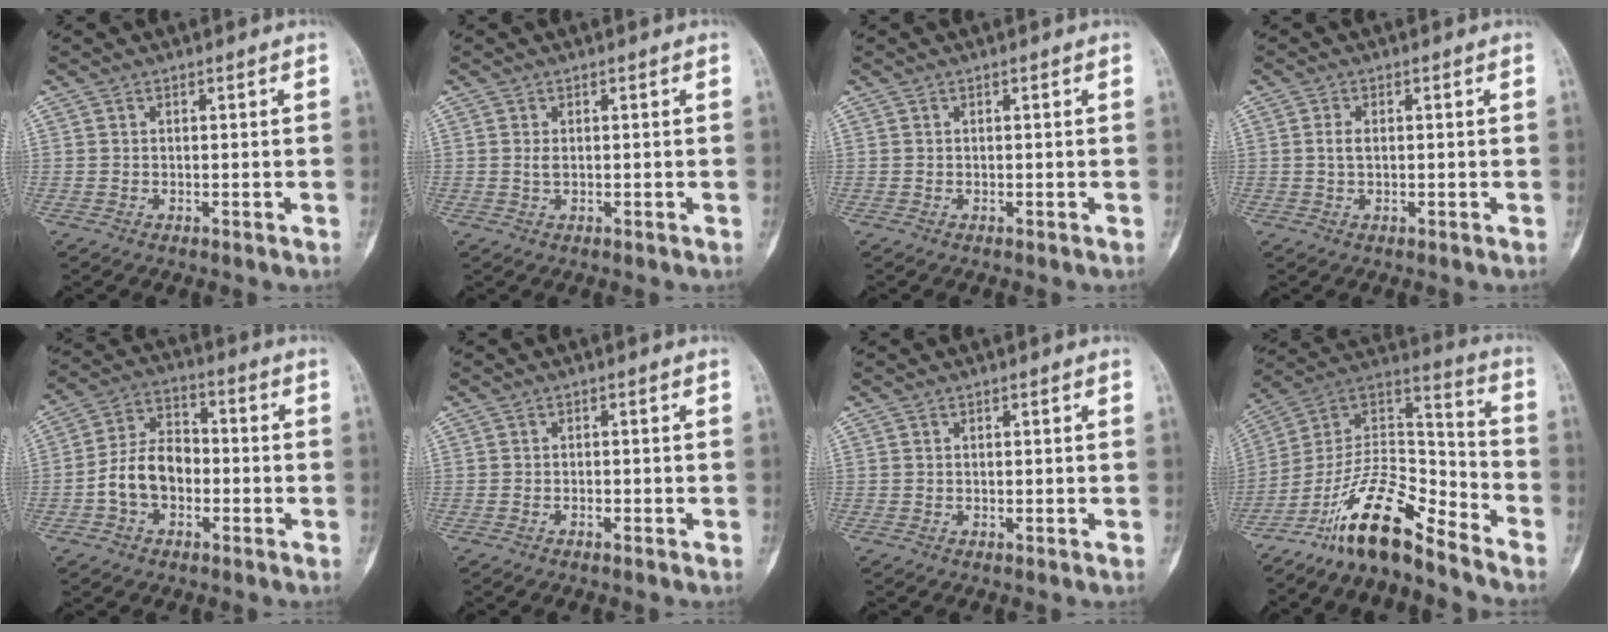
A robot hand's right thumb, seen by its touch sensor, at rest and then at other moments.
{"total": 1.0, "force": [0.1, 0.5, 0.8], "torque": [-0.021, -0.002, 0.004]}
{"total": 0.0}
{"total": 1.9, "force": [0.1, 1.0, 1.6], "torque": [-0.036, 0.001, 0.002]}
{"total": 9.9, "force": [-2.5, 6.9, 6.7], "torque": [-0.114, 0.036, -0.055]}
{"total": 0.7, "force": [-0.5, 0.2, 0.4], "torque": [-0.011, 0.006, -0.008]}
{"total": 0.0}
{"total": 16.5, "force": [-12.7, 4.8, 9.3], "torque": [-0.146, 0.112, -0.233]}